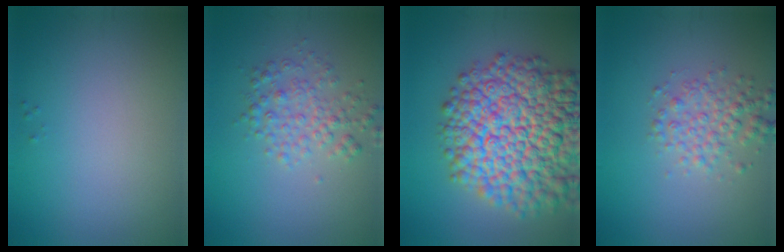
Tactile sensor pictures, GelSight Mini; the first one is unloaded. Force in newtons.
{"total": 2.9, "press": 2.9, "slide": 0.0}
{"total": 15.4, "press": 15.4, "slide": 0.6}
{"total": 2.9, "press": 2.9, "slide": 0.0}